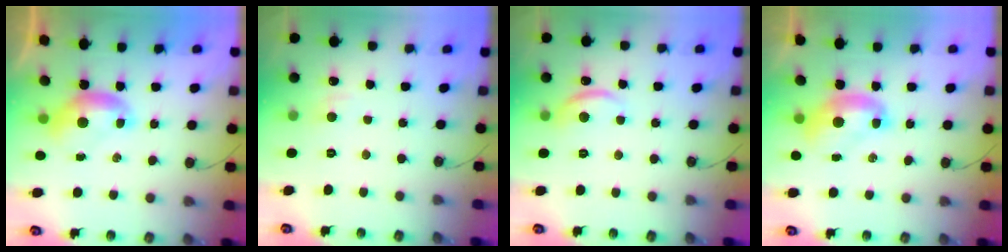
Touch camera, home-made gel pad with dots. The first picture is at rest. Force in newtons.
{"total": 0.8, "press": 0.5, "slide": 0.6}
{"total": 5.7, "press": 5.7, "slide": 0.6}
{"total": 1.8, "press": 1.8, "slide": 0.0}